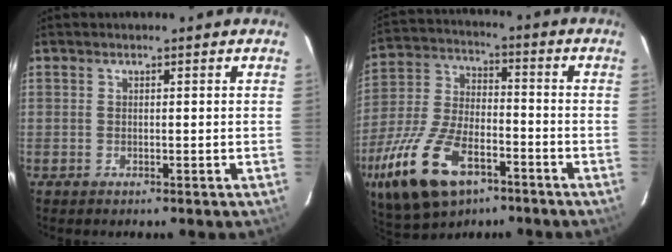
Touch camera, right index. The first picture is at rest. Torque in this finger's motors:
{"motor_torque": [1.21, -0.93, 0.93, 0.21]}